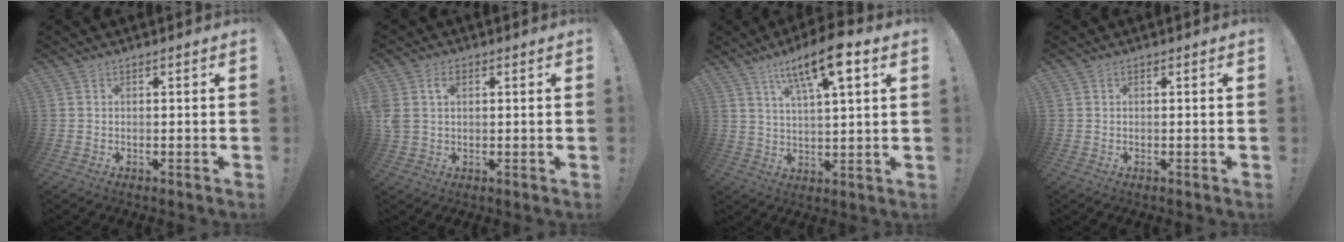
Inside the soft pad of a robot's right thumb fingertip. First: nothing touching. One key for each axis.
{"total": 5.0, "fx": 1.7, "fy": 3.7, "fz": 2.9, "tx": -0.060, "ty": 0.003, "tz": 0.032}
{"total": 12.9, "fx": 6.9, "fy": 3.1, "fz": 10.4, "tx": -0.172, "ty": -0.025, "tz": 0.109}
{"total": 0.0}